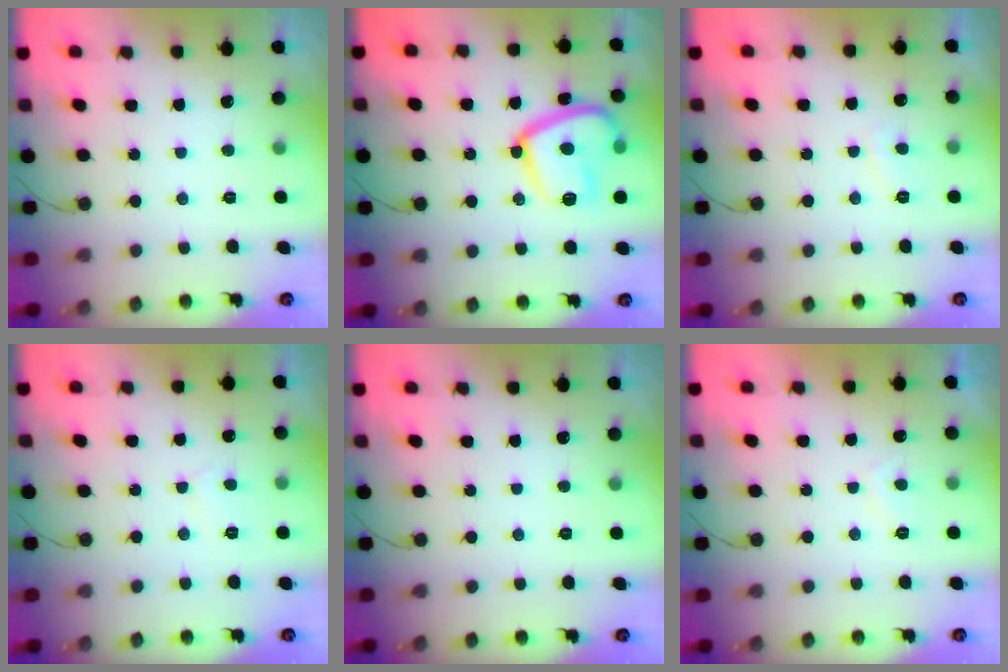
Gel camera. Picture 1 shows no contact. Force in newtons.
{"total": 16.0, "press": 16.0, "slide": 1.6}
{"total": 2.0, "press": 1.9, "slide": 0.5}
{"total": 2.6, "press": 2.6, "slide": 0.2}
{"total": 0.0}
{"total": 1.7, "press": 1.5, "slide": 0.7}